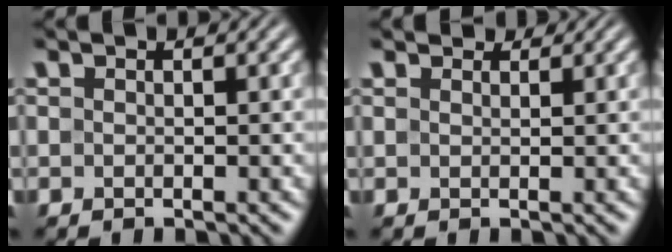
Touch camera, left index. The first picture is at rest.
{"total": 2.2, "force": [1.9, 0.8, 0.6], "torque": [-0.015, -0.005, 0.025]}